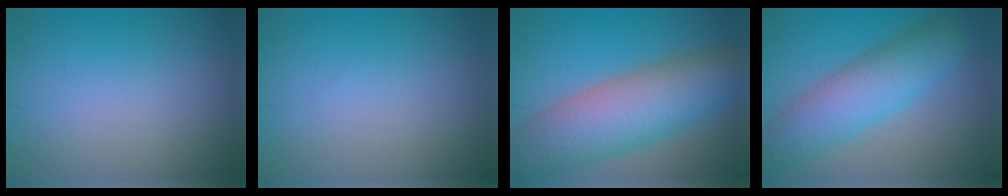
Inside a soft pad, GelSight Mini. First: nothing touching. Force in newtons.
{"total": 0.0}
{"total": 10.2, "press": 10.2, "slide": 0.5}
{"total": 6.7, "press": 6.7, "slide": 0.1}